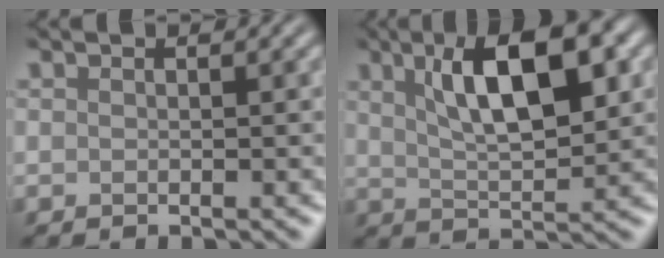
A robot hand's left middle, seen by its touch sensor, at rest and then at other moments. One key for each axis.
{"total": 8.2, "fx": 2.7, "fy": 2.8, "fz": 7.3, "tx": -0.114, "ty": 0.008, "tz": 0.049}